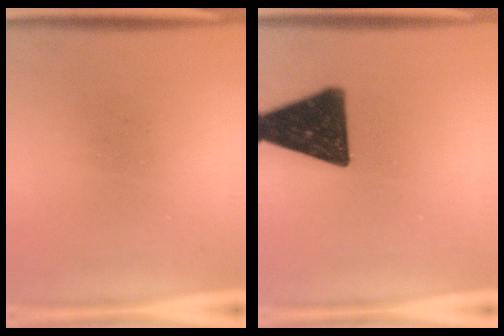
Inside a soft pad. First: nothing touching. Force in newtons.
{"total": 16.3}